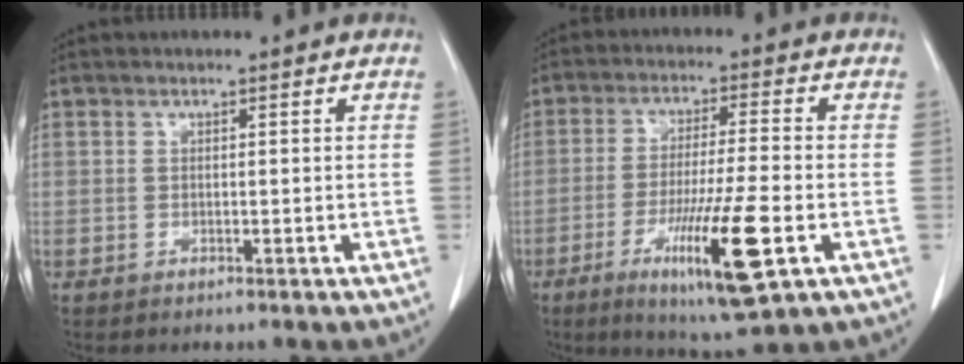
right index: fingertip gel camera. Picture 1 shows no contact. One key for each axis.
{"total": 13.3, "fx": -5.1, "fy": 0.6, "fz": 12.3, "tx": -0.224, "ty": -0.034, "tz": -0.082}